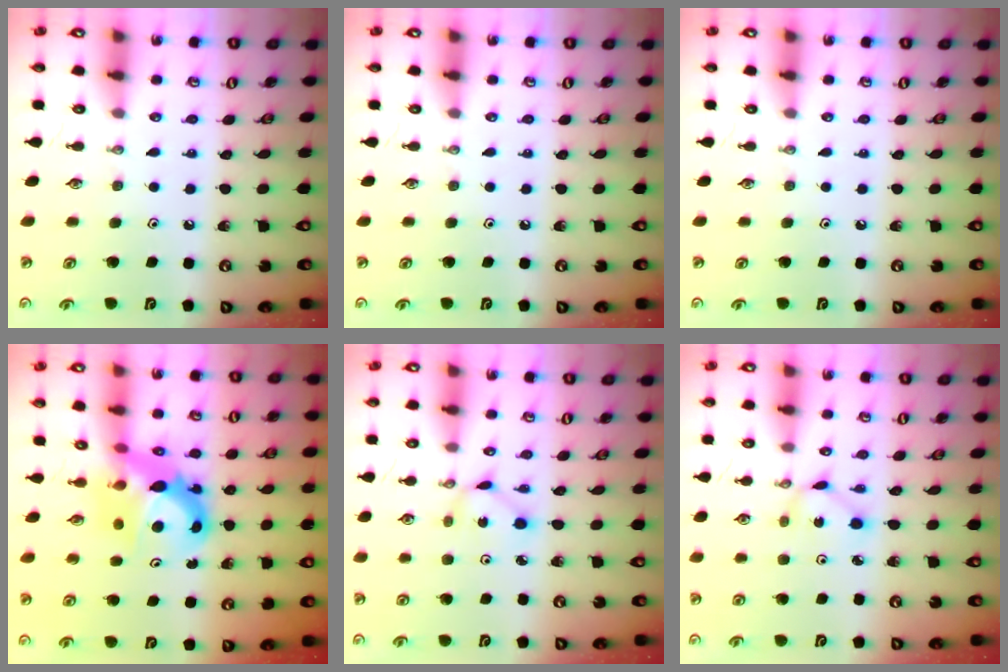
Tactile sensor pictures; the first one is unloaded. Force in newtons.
{"total": 0.0}
{"total": 0.0}
{"total": 8.7, "press": 8.7, "slide": 0.7}
{"total": 2.6, "press": 2.6, "slide": 0.1}
{"total": 2.6, "press": 2.6, "slide": 0.1}